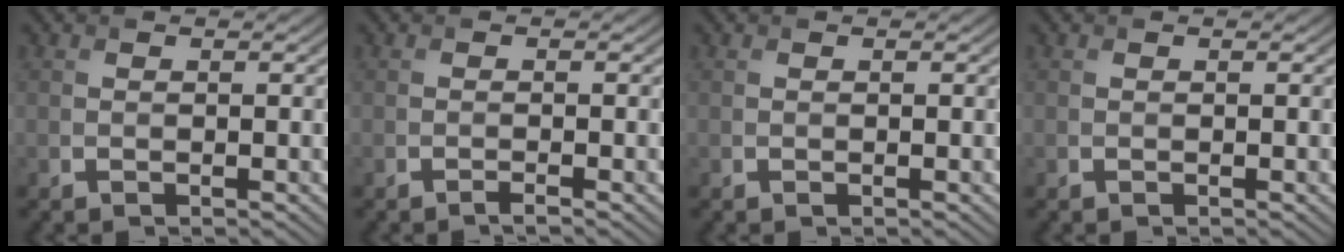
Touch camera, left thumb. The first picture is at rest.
{"total": 0.7, "force": [-0.6, -0.1, 0.4], "torque": [-0.008, 0.001, -0.015]}
{"total": 0.0}
{"total": 0.0}